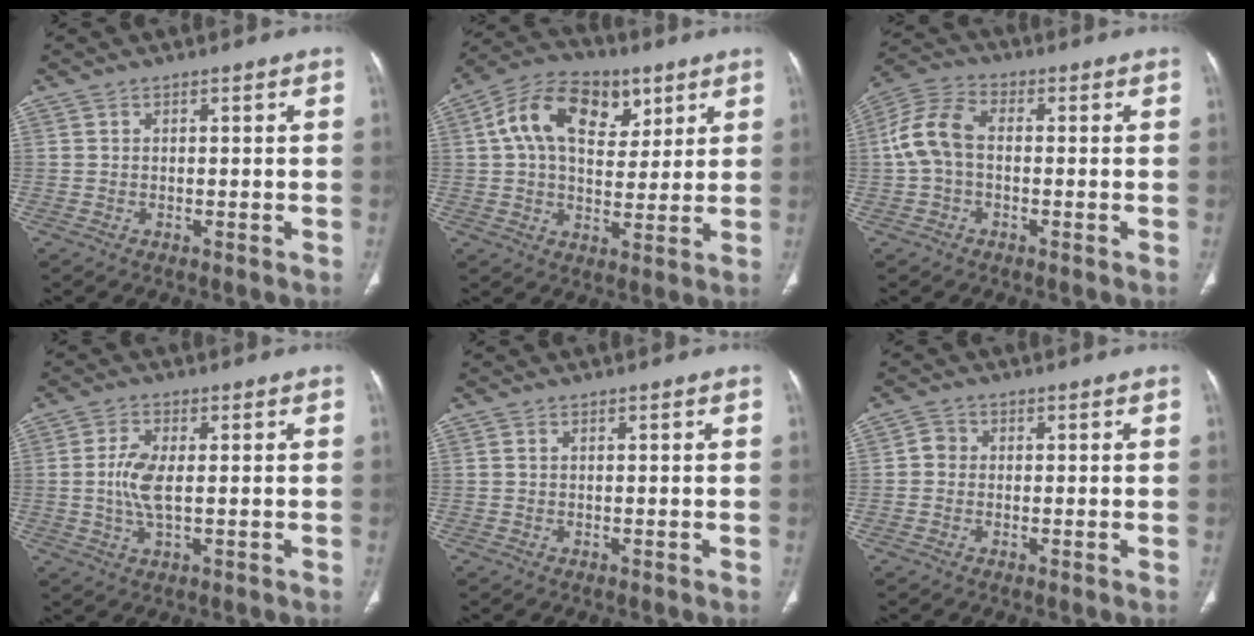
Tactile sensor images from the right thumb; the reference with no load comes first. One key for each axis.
{"total": 16.1, "fx": 5.8, "fy": 10.3, "fz": 11.0, "tx": -0.155, "ty": 0.000, "tz": 0.093}
{"total": 8.7, "fx": -0.3, "fy": 5.6, "fz": 6.7, "tx": -0.139, "ty": 0.027, "tz": -0.016}
{"total": 4.0, "fx": 0.0, "fy": 1.7, "fz": 3.7, "tx": -0.086, "ty": 0.000, "tz": 0.001}
{"total": 0.0}
{"total": 2.2, "fx": -0.1, "fy": 2.0, "fz": 0.9, "tx": -0.005, "ty": 0.006, "tz": -0.009}